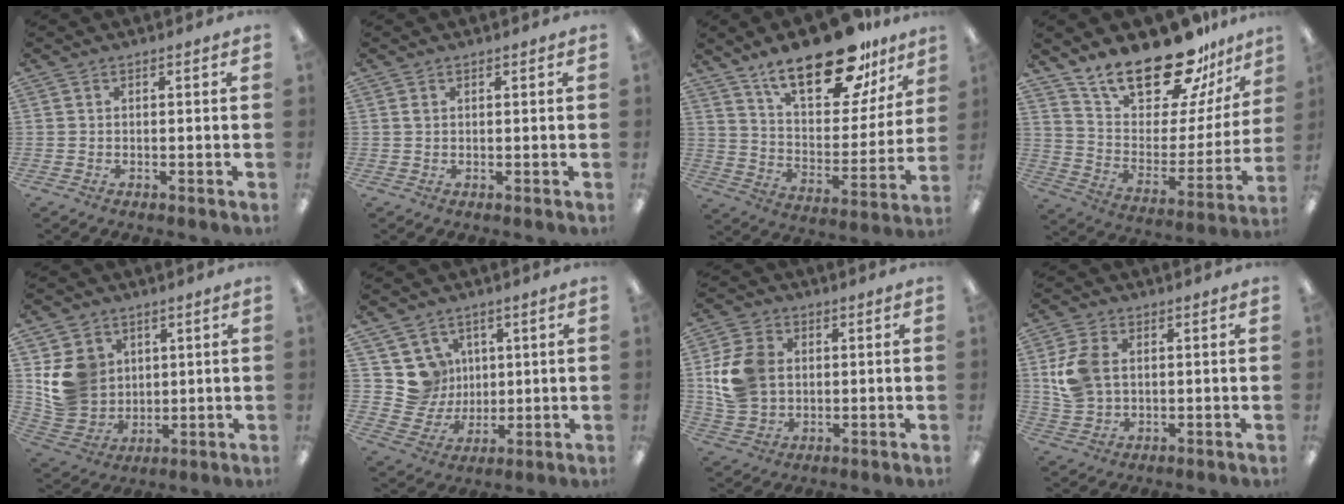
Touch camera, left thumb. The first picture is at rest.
{"total": 0.7, "force": [0.4, 0.4, 0.4], "torque": [-0.009, 0.003, 0.006]}
{"total": 24.0, "force": [16.9, 9.8, 13.9], "torque": [-0.219, -0.100, 0.290]}
{"total": 22.5, "force": [18.7, 7.7, 9.9], "torque": [-0.170, -0.132, 0.327]}
{"total": 11.1, "force": [3.6, 9.9, 3.3], "torque": [-0.084, -0.010, 0.080]}
{"total": 9.3, "force": [3.4, 8.6, 1.1], "torque": [-0.022, -0.020, 0.075]}
{"total": 11.6, "force": [1.4, 9.4, 6.7], "torque": [-0.142, 0.019, 0.032]}
{"total": 9.5, "force": [1.7, 6.9, 6.3], "torque": [-0.141, 0.007, 0.032]}